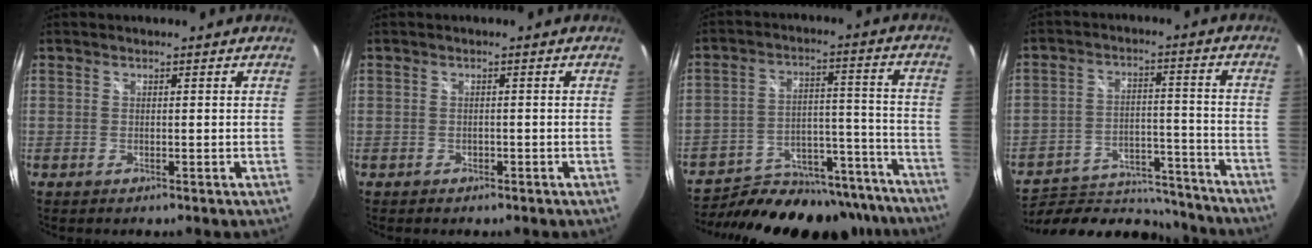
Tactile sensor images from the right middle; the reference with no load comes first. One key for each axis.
{"total": 1.2, "fx": -0.8, "fy": 0.9, "fz": 0.2, "tx": -0.006, "ty": -0.002, "tz": -0.009}
{"total": 28.2, "fx": -23.9, "fy": 10.8, "fz": 10.4, "tx": -0.189, "ty": 0.026, "tz": -0.306}
{"total": 15.0, "fx": -13.1, "fy": 6.6, "fz": 3.3, "tx": -0.068, "ty": 0.026, "tz": -0.168}